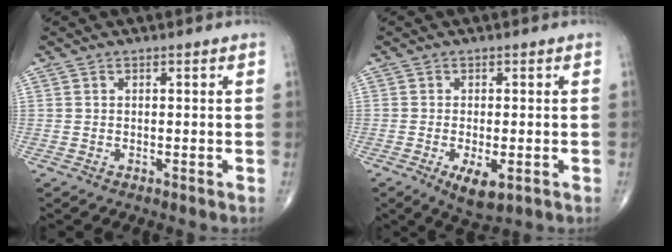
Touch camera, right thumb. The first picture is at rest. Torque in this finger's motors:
{"motor_torque": [-0.05, 0.28, 0.32, 0.23, 0.07]}